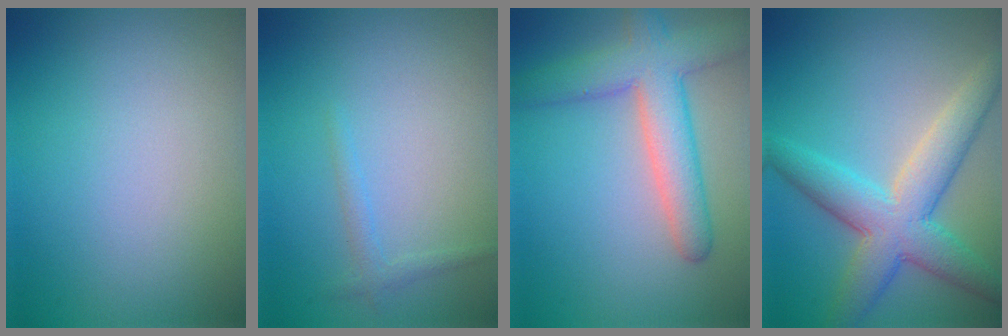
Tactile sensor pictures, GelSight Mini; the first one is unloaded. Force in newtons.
{"total": 1.1, "press": 1.1, "slide": 0.0}
{"total": 6.0, "press": 6.0, "slide": 0.4}
{"total": 6.8, "press": 6.8, "slide": 0.3}